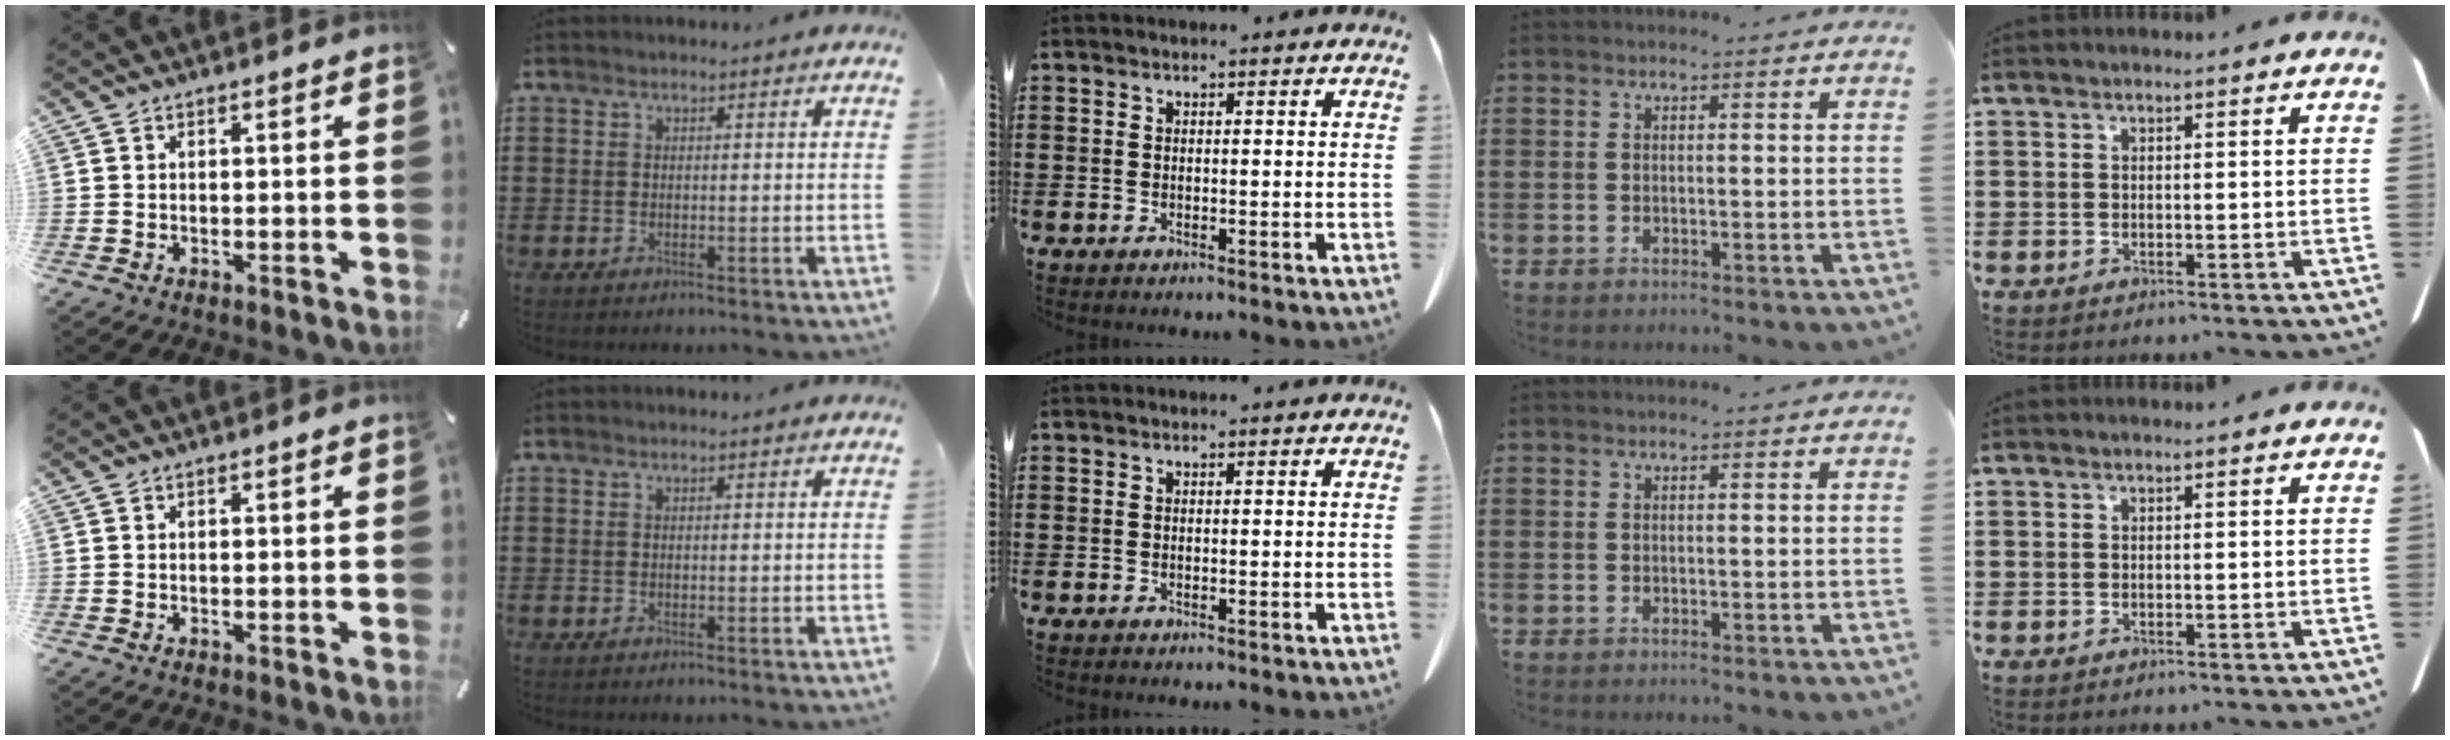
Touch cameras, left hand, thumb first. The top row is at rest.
{}